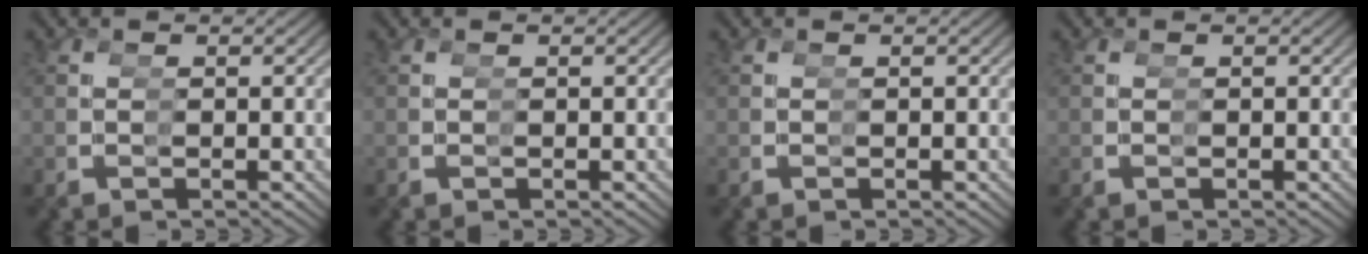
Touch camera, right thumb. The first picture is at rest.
{"total": 0.0}
{"total": 0.0}
{"total": 0.0}